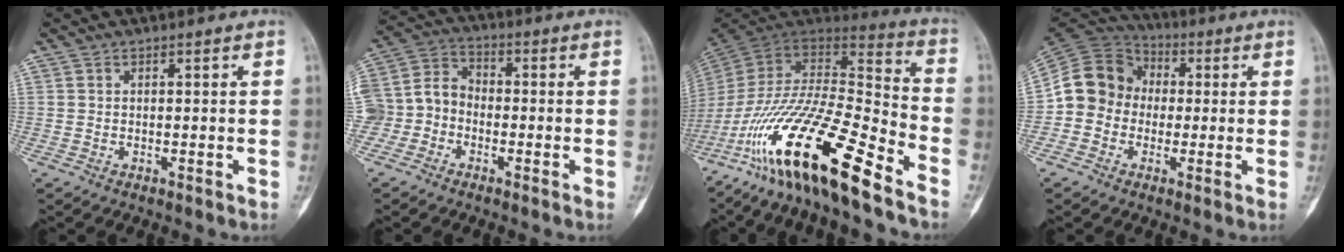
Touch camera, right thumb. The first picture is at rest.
{"total": 9.6, "force": [-2.8, 8.3, 4.0], "torque": [-0.067, 0.044, -0.060]}
{"total": 26.3, "force": [-16.4, 5.4, 19.8], "torque": [-0.390, 0.046, -0.292]}
{"total": 11.7, "force": [-0.5, 10.5, 5.0], "torque": [-0.068, 0.033, -0.022]}